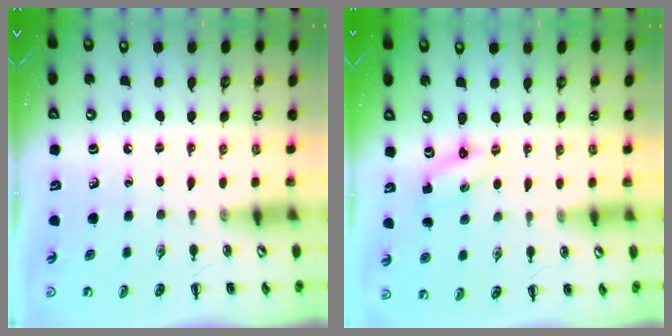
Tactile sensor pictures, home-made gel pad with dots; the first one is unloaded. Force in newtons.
{"total": 2.7, "press": 2.6, "slide": 0.8}